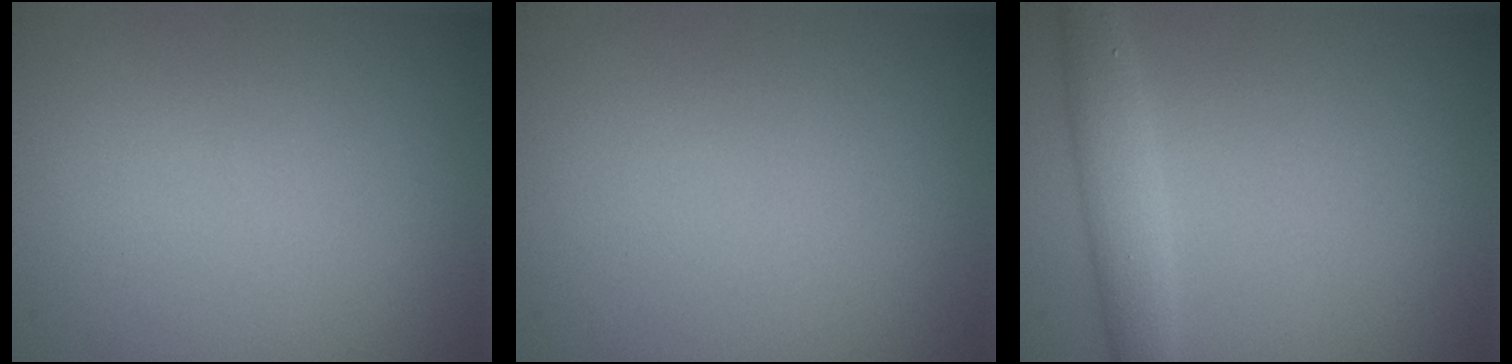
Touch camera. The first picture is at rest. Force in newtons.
{"total": 0.0}
{"total": 2.8, "press": 2.8, "slide": 0.1}